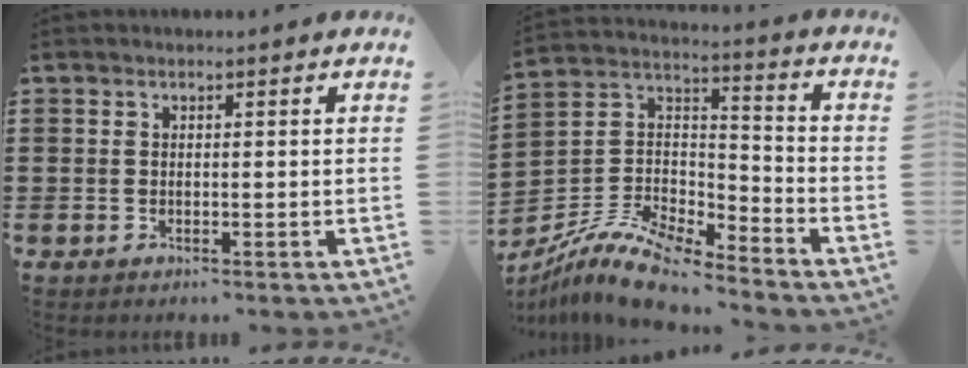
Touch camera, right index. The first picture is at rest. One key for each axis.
{"total": 11.3, "fx": -9.6, "fy": 3.0, "fz": 5.2, "tx": -0.114, "ty": 0.024, "tz": -0.193}